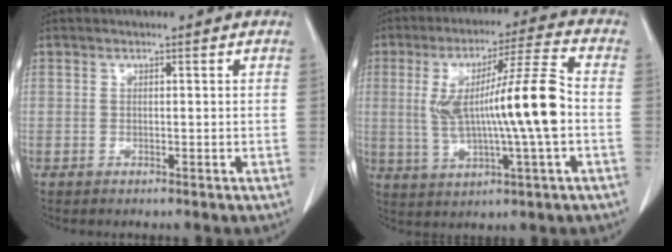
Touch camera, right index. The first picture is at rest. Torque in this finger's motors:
{"motor_torque": [1.58, 0.28, 0.59, 0.19]}